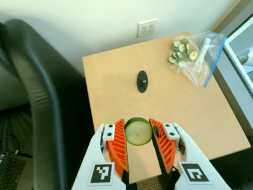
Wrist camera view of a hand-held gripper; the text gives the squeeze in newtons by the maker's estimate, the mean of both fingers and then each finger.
{"total": 8.6, "left": 8.2, "right": 8.9}